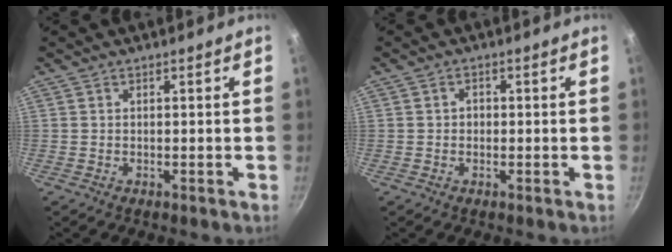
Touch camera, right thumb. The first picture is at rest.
{"total": 2.3, "force": [0.1, 1.8, 1.4], "torque": [-0.013, 0.004, 0.000]}